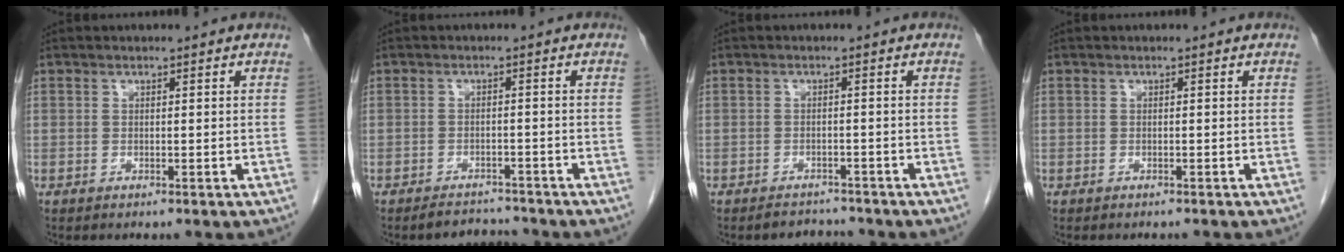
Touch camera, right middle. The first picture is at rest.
{"total": 3.2, "force": [-3.2, 0.8, -0.2], "torque": [0.005, -0.006, -0.048]}
{"total": 2.8, "force": [-2.6, 0.9, -0.3], "torque": [0.005, -0.003, -0.039]}
{"total": 1.2, "force": [-1.1, 0.3, 0.3], "torque": [-0.010, -0.002, -0.015]}